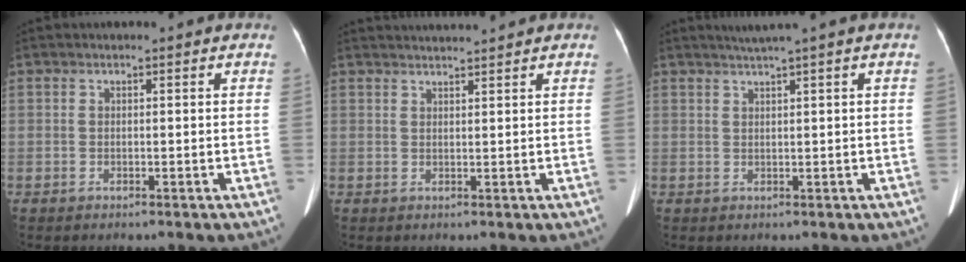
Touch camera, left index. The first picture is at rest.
{"total": 4.0, "force": [3.8, -0.9, 0.7], "torque": [-0.010, 0.017, 0.059]}
{"total": 2.4, "force": [1.8, -0.9, 1.4], "torque": [-0.028, 0.001, 0.037]}